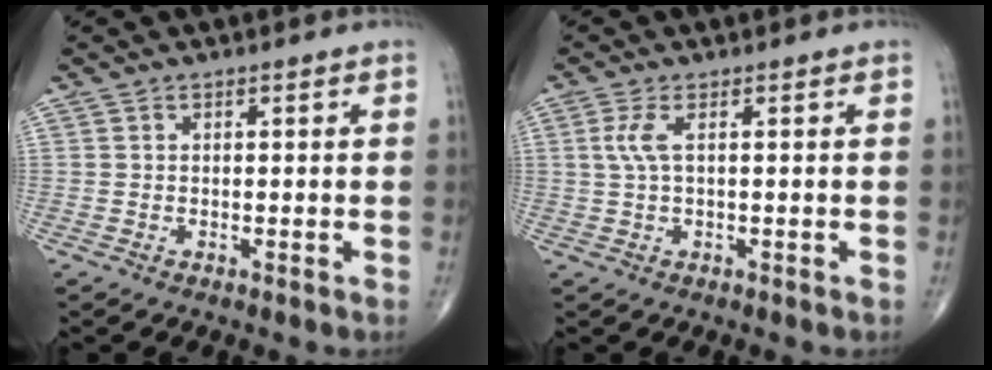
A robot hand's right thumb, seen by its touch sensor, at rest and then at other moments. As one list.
[{"total": 2.8, "force": [0.6, 0.6, 2.7], "torque": [-0.081, 0.007, 0.014]}]